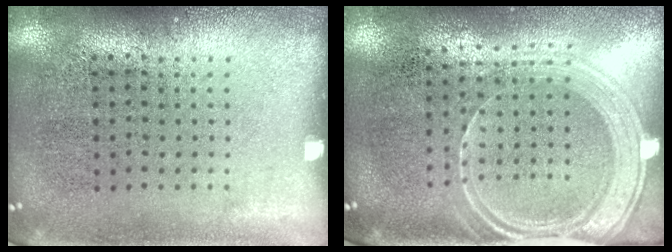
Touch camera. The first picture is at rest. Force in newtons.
{"total": 1.8, "press": 1.5, "slide": 0.9}